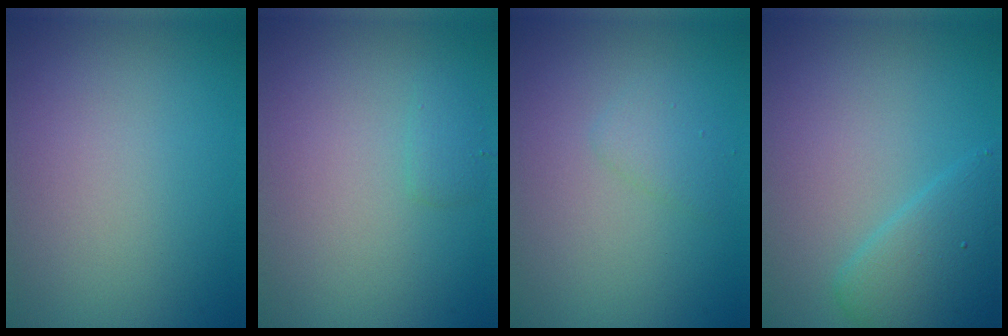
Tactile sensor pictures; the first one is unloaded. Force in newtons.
{"total": 1.0, "press": 0.9, "slide": 0.1}
{"total": 1.3, "press": 1.3, "slide": 0.1}
{"total": 3.9, "press": 3.9, "slide": 0.1}